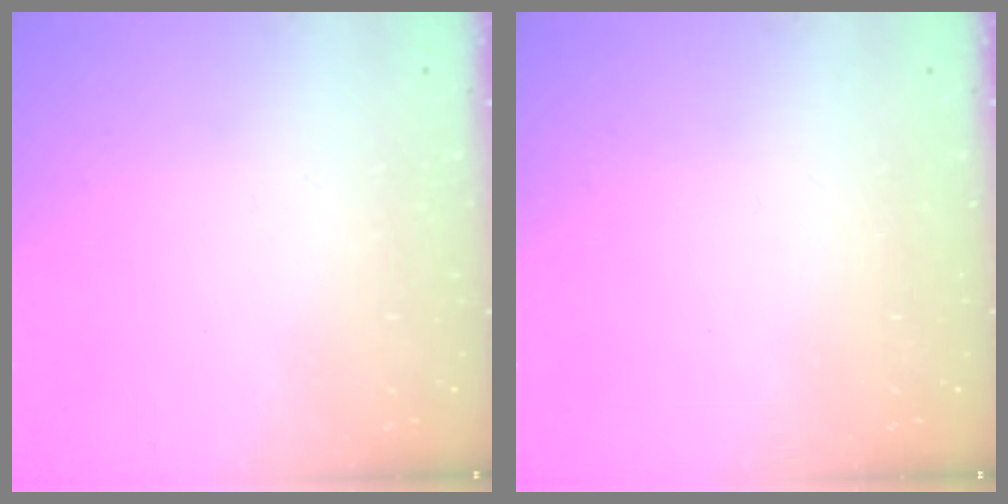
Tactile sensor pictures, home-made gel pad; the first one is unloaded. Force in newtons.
{"total": 0.0}